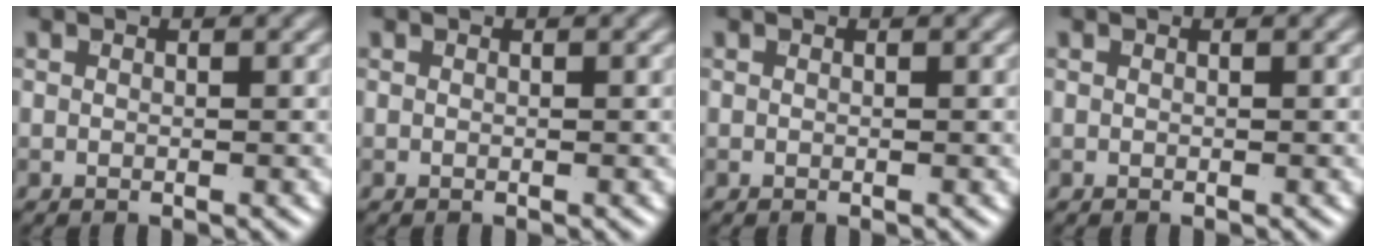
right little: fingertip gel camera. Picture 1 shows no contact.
{"total": 0.0}
{"total": 0.0}
{"total": 0.0}